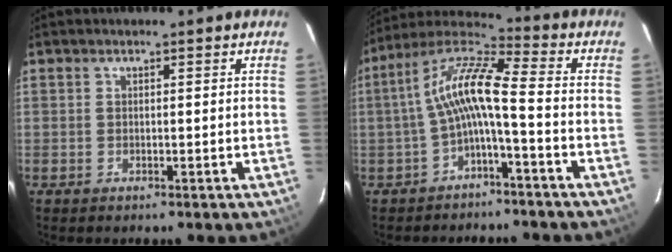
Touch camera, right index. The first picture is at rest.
{"total": 10.0, "force": [-2.1, 1.4, 9.7], "torque": [-0.209, 0.023, -0.045]}